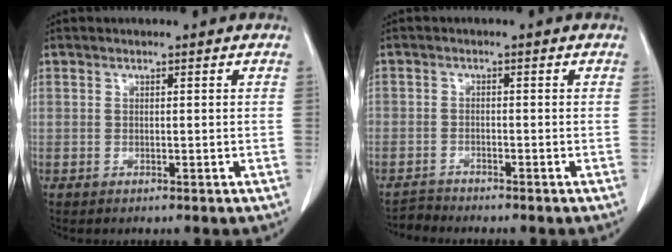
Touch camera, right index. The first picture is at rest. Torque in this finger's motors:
{"motor_torque": [0.08, -0.07, -0.04, -0.04]}